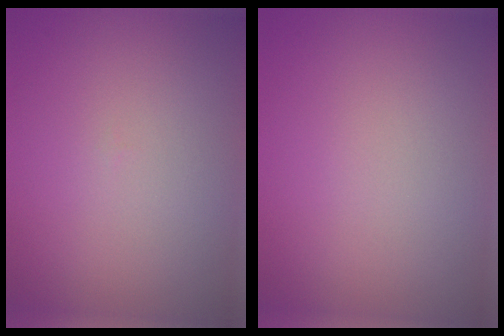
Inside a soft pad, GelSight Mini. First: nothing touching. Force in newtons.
{"total": 0.0}